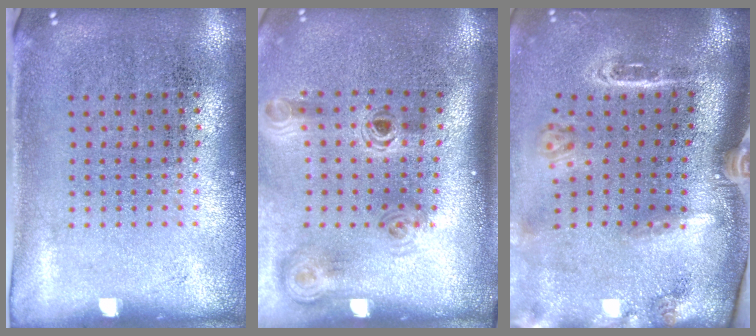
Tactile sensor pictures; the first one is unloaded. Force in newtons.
{"total": 1.6, "press": 1.3, "slide": 1.0}
{"total": 3.2, "press": 2.1, "slide": 2.4}